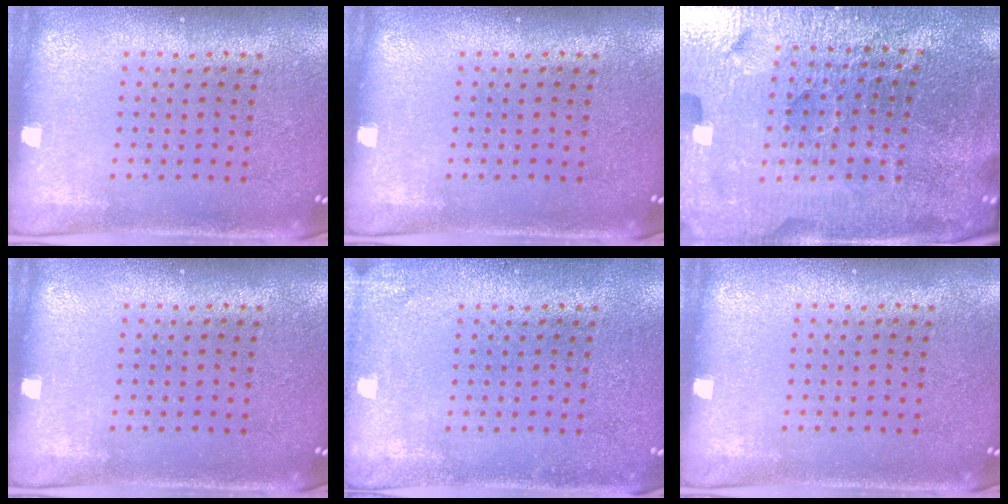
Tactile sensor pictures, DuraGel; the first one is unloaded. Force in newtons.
{"total": 0.0}
{"total": 5.6, "press": 5.2, "slide": 2.1}
{"total": 0.0}
{"total": 1.3, "press": 1.3, "slide": 0.1}
{"total": 0.0}